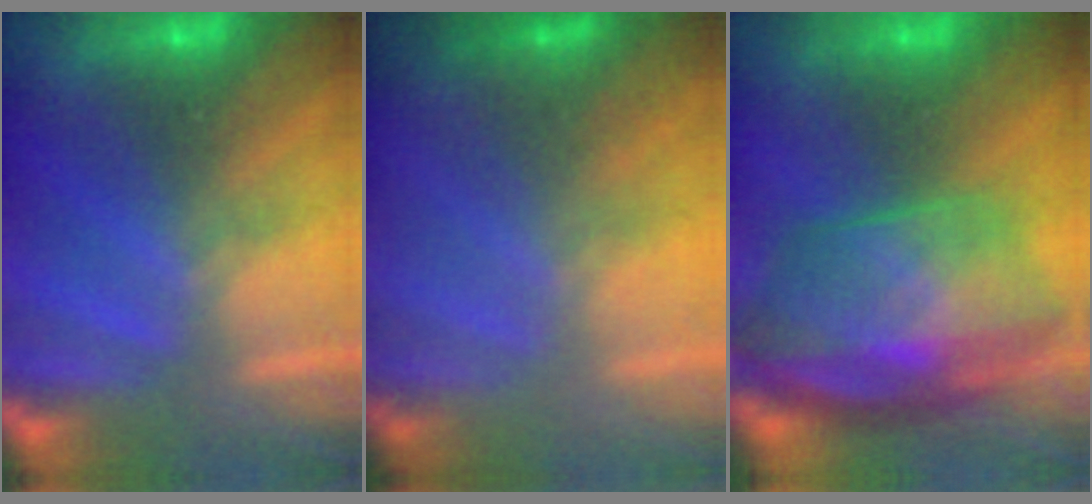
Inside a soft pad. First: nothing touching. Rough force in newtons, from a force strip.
{"total": 1.4}
{"total": 7.7}